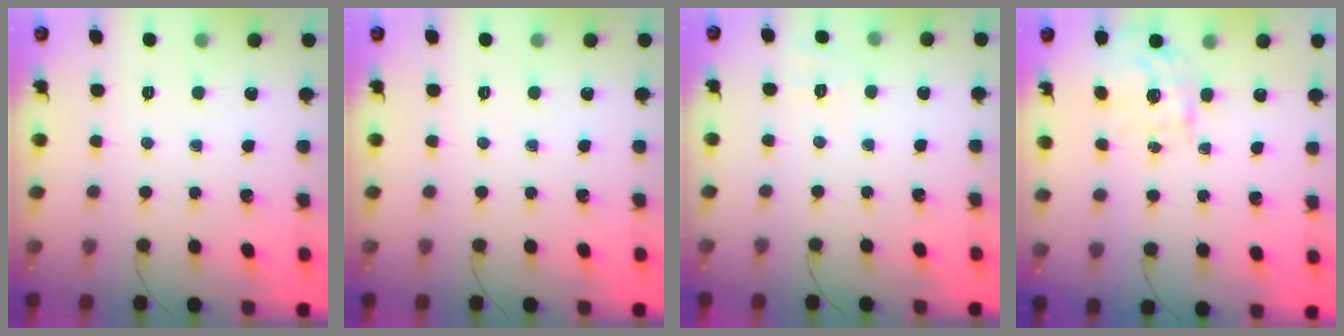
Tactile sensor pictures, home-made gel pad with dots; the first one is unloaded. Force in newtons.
{"total": 0.0}
{"total": 4.8, "press": 4.4, "slide": 1.9}
{"total": 0.9, "press": 0.7, "slide": 0.6}